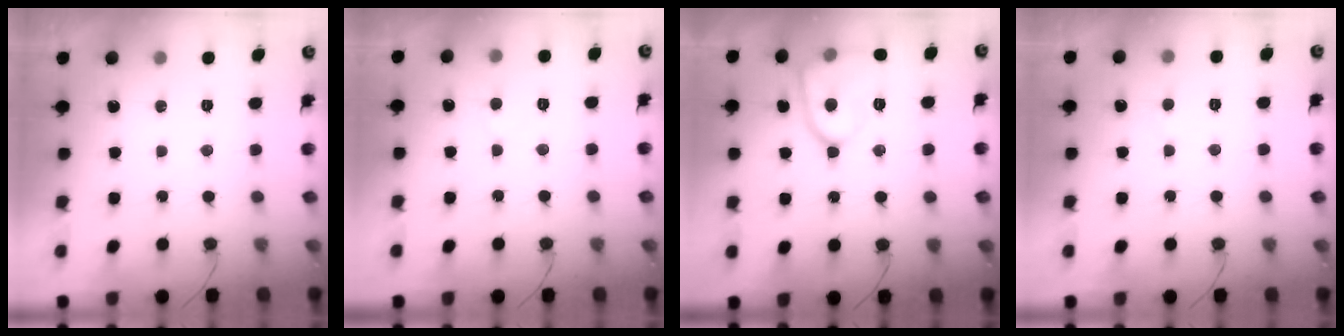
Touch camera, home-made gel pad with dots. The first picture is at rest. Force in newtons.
{"total": 4.4, "press": 4.4, "slide": 0.4}
{"total": 12.7, "press": 12.7, "slide": 0.7}
{"total": 2.3, "press": 2.3, "slide": 0.2}